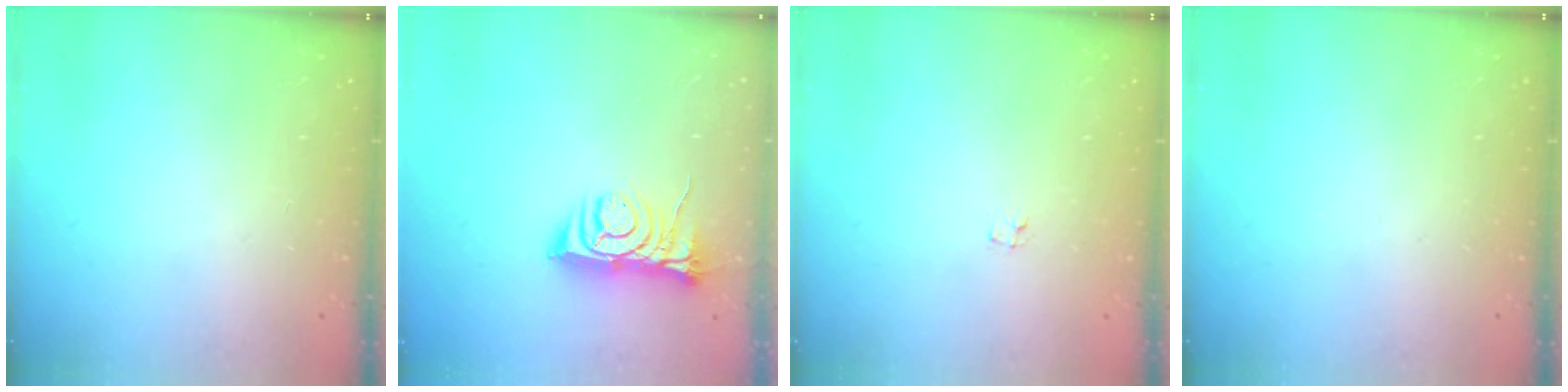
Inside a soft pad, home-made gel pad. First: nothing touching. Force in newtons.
{"total": 8.0, "press": 8.0, "slide": 0.9}
{"total": 1.2, "press": 1.2, "slide": 0.1}
{"total": 0.0}